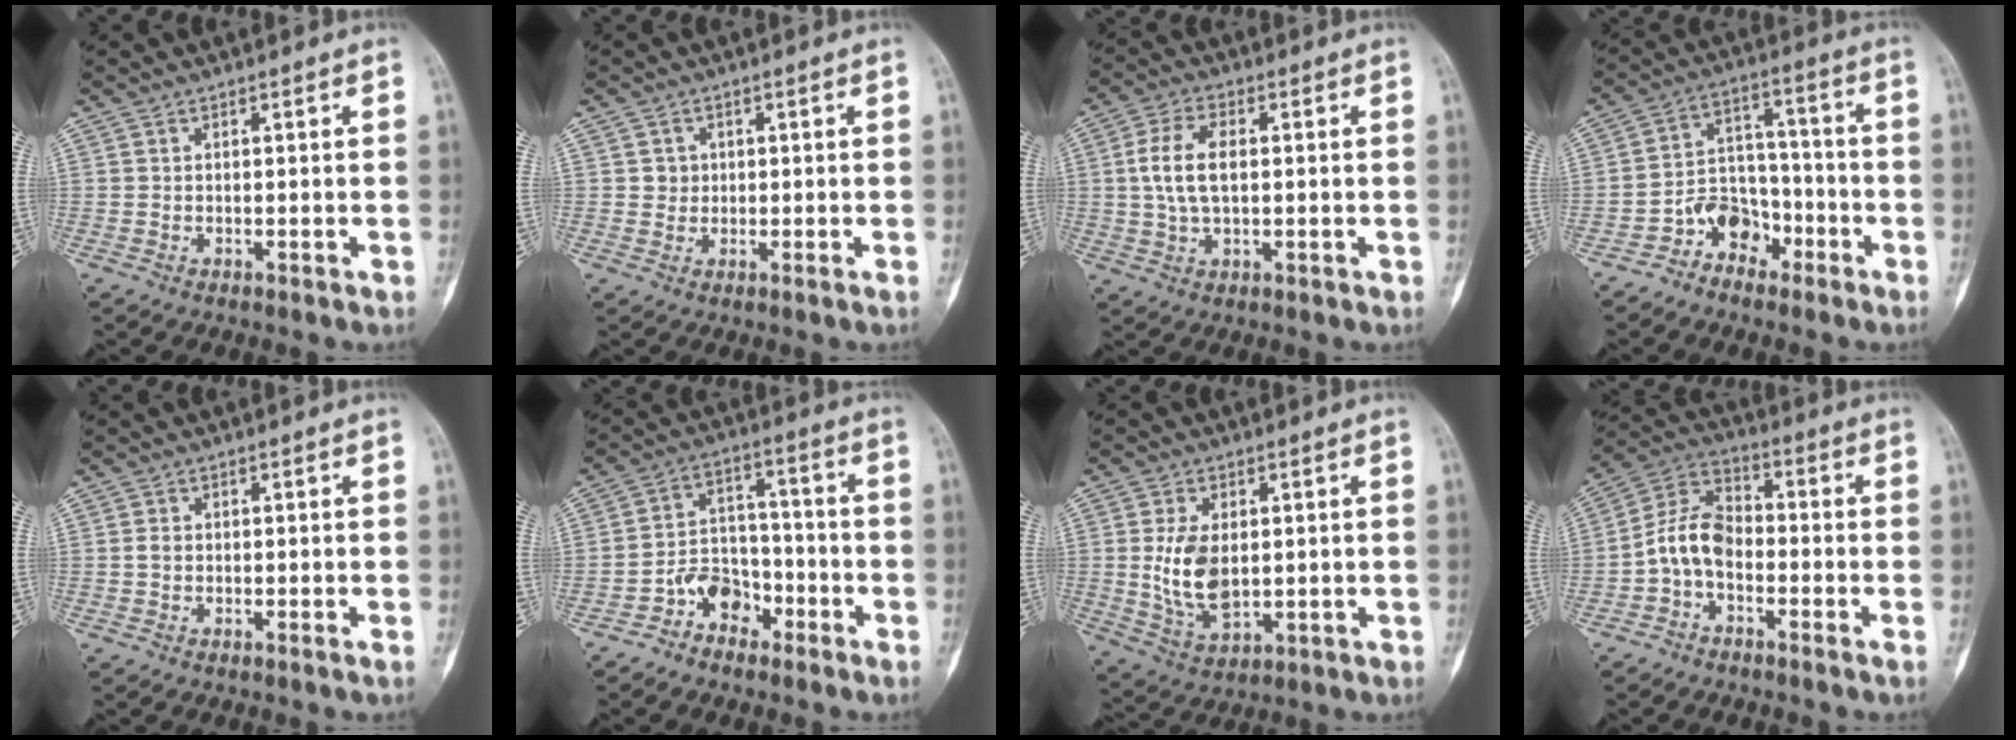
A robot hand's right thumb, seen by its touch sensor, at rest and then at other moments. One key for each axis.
{"total": 1.9, "fx": 0.3, "fy": 1.8, "fz": 0.7, "tx": -0.001, "ty": 0.002, "tz": 0.002}
{"total": 8.5, "fx": 0.8, "fy": 4.6, "fz": 7.1, "tx": -0.140, "ty": 0.011, "tz": 0.015}
{"total": 8.6, "fx": -5.2, "fy": 6.0, "fz": 3.3, "tx": -0.024, "ty": 0.067, "tz": -0.100}
{"total": 1.0, "fx": -0.2, "fy": 0.6, "fz": 0.8, "tx": -0.019, "ty": -0.001, "tz": -0.006}
{"total": 8.1, "fx": -4.7, "fy": 5.6, "fz": 3.5, "tx": -0.033, "ty": 0.056, "tz": -0.091}
{"total": 10.2, "fx": 0.6, "fy": 6.1, "fz": 8.1, "tx": -0.149, "ty": -0.012, "tz": 0.025}
{"total": 7.6, "fx": -2.4, "fy": 3.3, "fz": 6.3, "tx": -0.132, "ty": 0.035, "tz": -0.062}